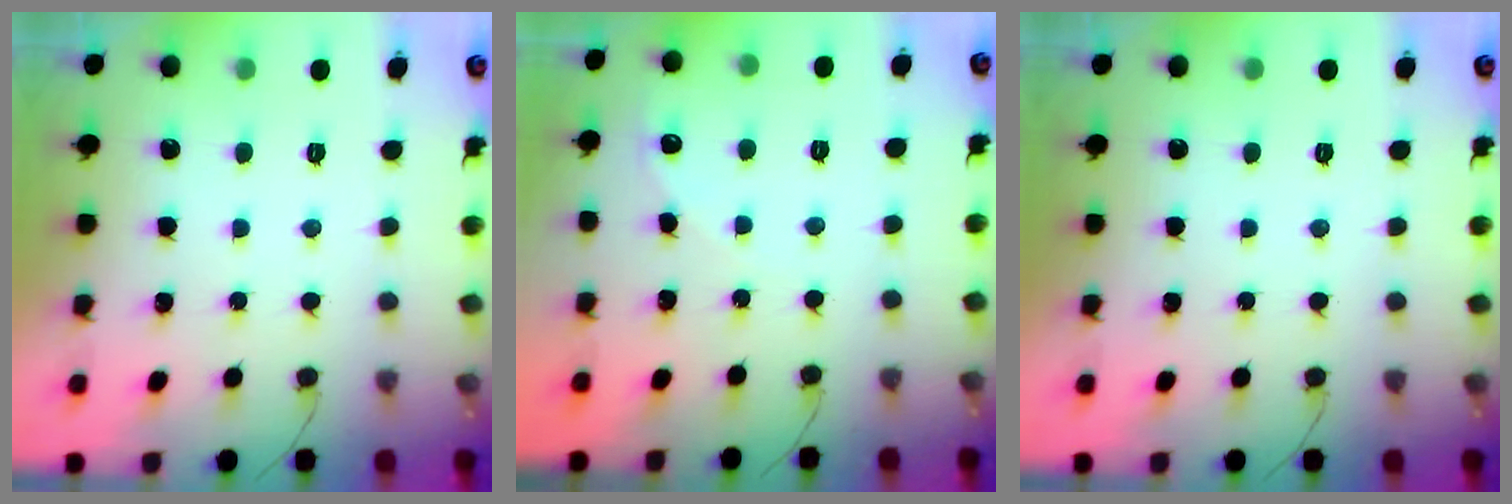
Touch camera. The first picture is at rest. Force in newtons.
{"total": 3.7, "press": 3.7, "slide": 0.5}
{"total": 0.0}